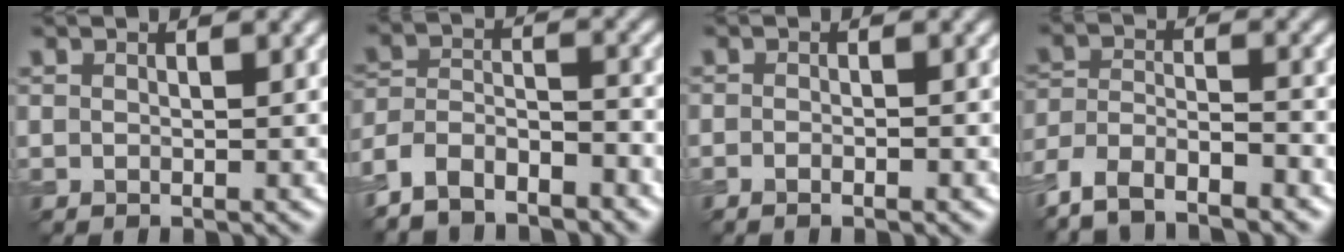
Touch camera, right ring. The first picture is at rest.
{"total": 6.2, "force": [-5.2, 2.3, 2.6], "torque": [-0.047, -0.003, -0.106]}
{"total": 1.8, "force": [-0.7, 0.7, 1.6], "torque": [-0.009, 0.003, -0.015]}
{"total": 6.3, "force": [-5.2, 1.9, 3.0], "torque": [-0.058, -0.005, -0.104]}